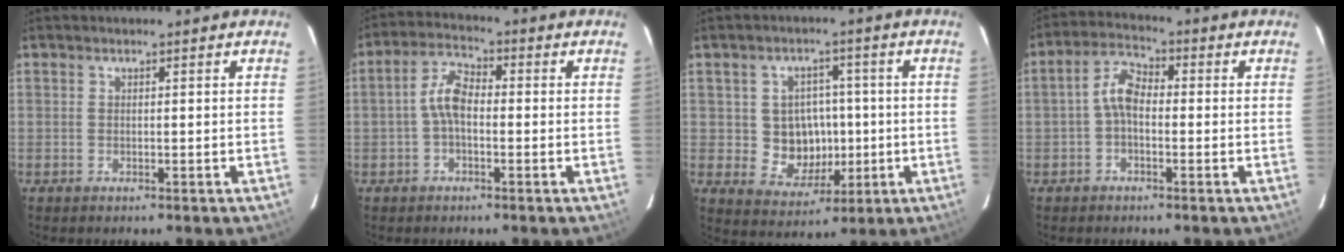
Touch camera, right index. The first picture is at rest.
{"total": 5.3, "force": [-0.9, 2.8, 4.4], "torque": [-0.094, 0.019, -0.020]}
{"total": 8.5, "force": [-0.5, 7.8, 3.3], "torque": [-0.076, 0.012, 0.009]}
{"total": 4.9, "force": [-1.0, 2.9, 3.9], "torque": [-0.081, 0.019, -0.022]}